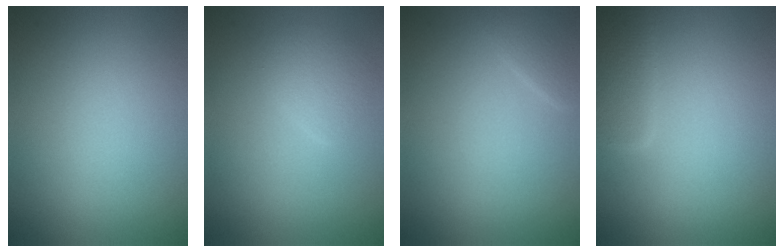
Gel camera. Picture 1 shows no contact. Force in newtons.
{"total": 2.0, "press": 2.0, "slide": 0.0}
{"total": 1.4, "press": 1.4, "slide": 0.2}
{"total": 2.9, "press": 2.9, "slide": 0.1}